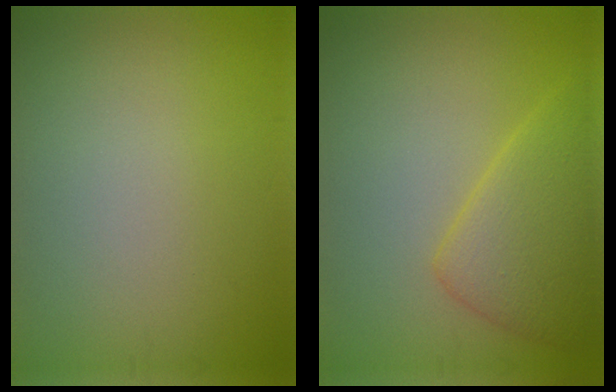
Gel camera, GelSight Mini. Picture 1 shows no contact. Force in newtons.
{"total": 4.6, "press": 4.6, "slide": 0.3}